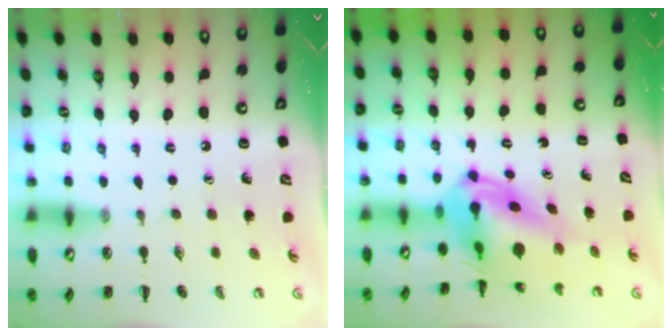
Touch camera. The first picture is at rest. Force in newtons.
{"total": 9.6, "press": 9.1, "slide": 3.0}